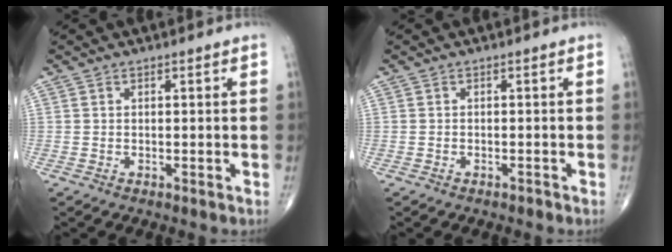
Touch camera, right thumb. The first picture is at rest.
{"total": 0.6, "force": [-0.5, 0.2, 0.1], "torque": [-0.005, 0.002, -0.010]}